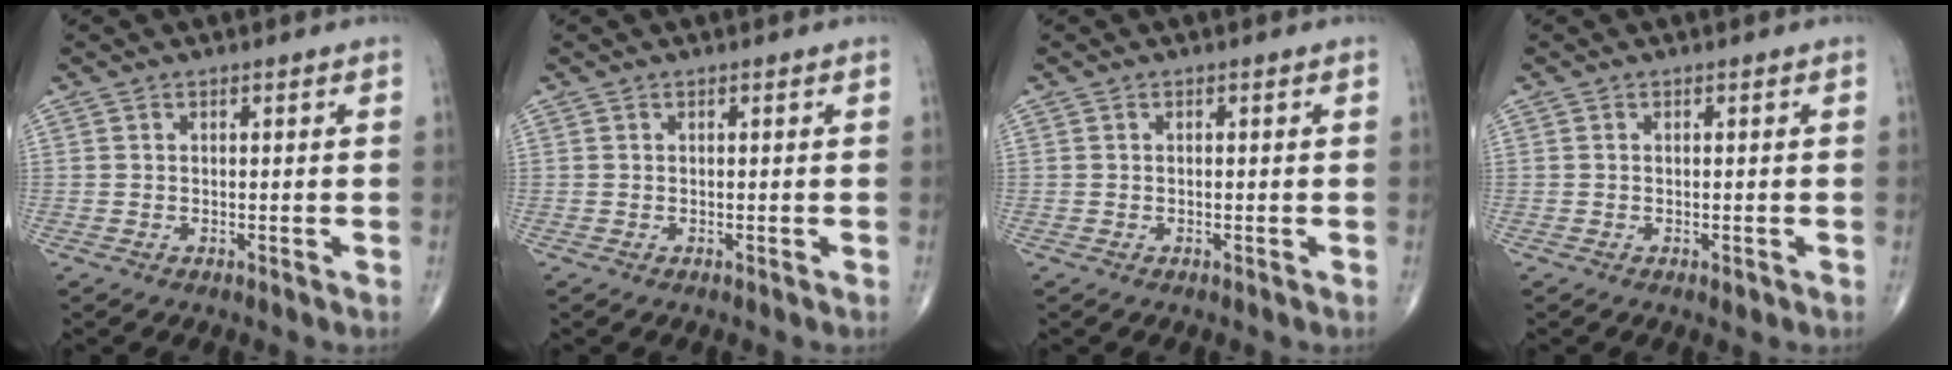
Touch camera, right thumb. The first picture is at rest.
{"total": 0.0}
{"total": 0.0}
{"total": 0.8, "force": [-0.1, 0.3, 0.7], "torque": [-0.010, -0.003, 0.001]}